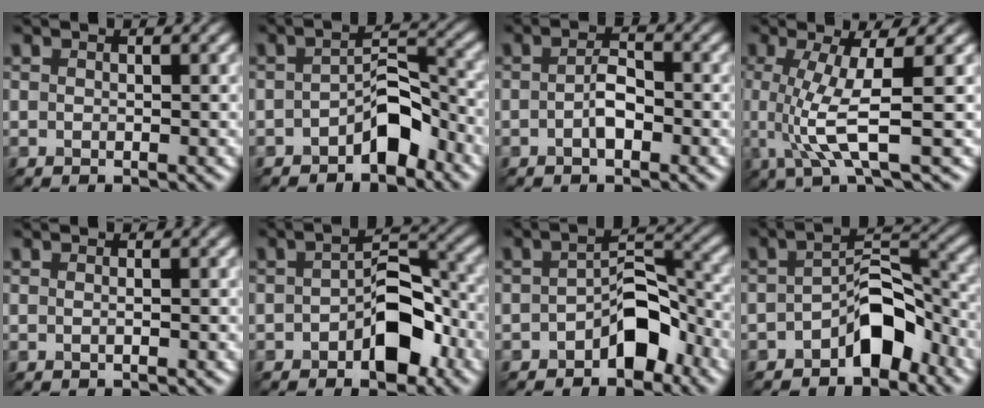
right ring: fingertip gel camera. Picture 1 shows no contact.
{"total": 3.5, "force": [-2.8, 0.9, 2.0], "torque": [-0.035, 0.022, -0.038]}
{"total": 1.3, "force": [-0.9, 0.0, 1.0], "torque": [-0.031, 0.010, -0.006]}
{"total": 5.1, "force": [-0.1, 0.5, 5.1], "torque": [-0.110, 0.004, 0.014]}
{"total": 0.8, "force": [0.3, 0.4, 0.6], "torque": [0.009, 0.003, -0.004]}
{"total": 5.0, "force": [-2.7, 2.1, 3.6], "torque": [-0.057, 0.019, -0.035]}
{"total": 4.3, "force": [-3.1, 1.6, 2.6], "torque": [-0.042, 0.022, -0.043]}
{"total": 4.7, "force": [-3.4, 1.6, 2.8], "torque": [-0.046, 0.021, -0.050]}